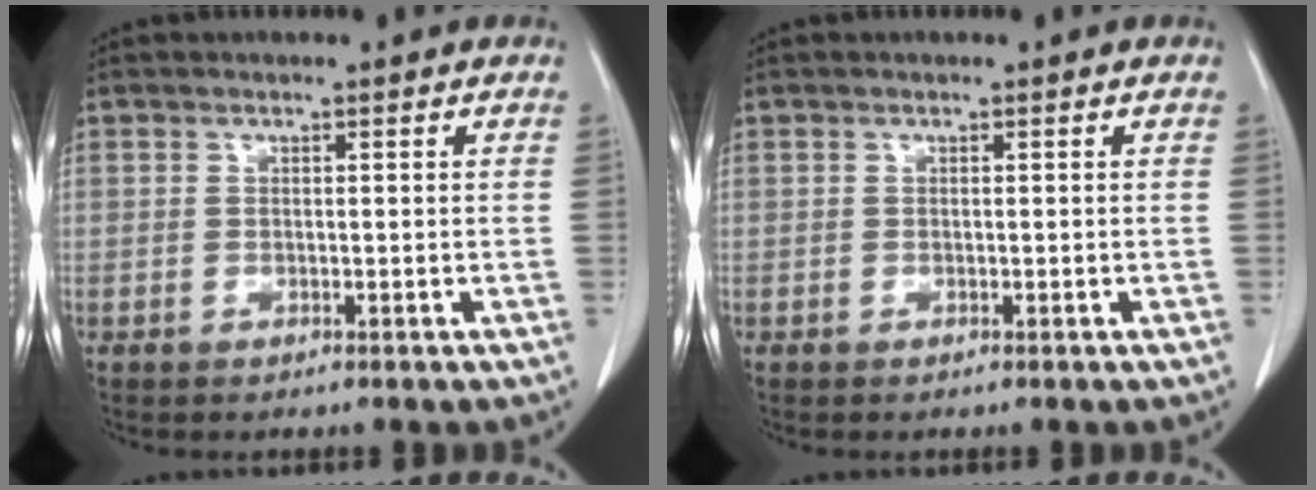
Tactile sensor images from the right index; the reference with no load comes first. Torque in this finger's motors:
{"motor_torque": [0.00, 0.00, 0.02, 0.00]}